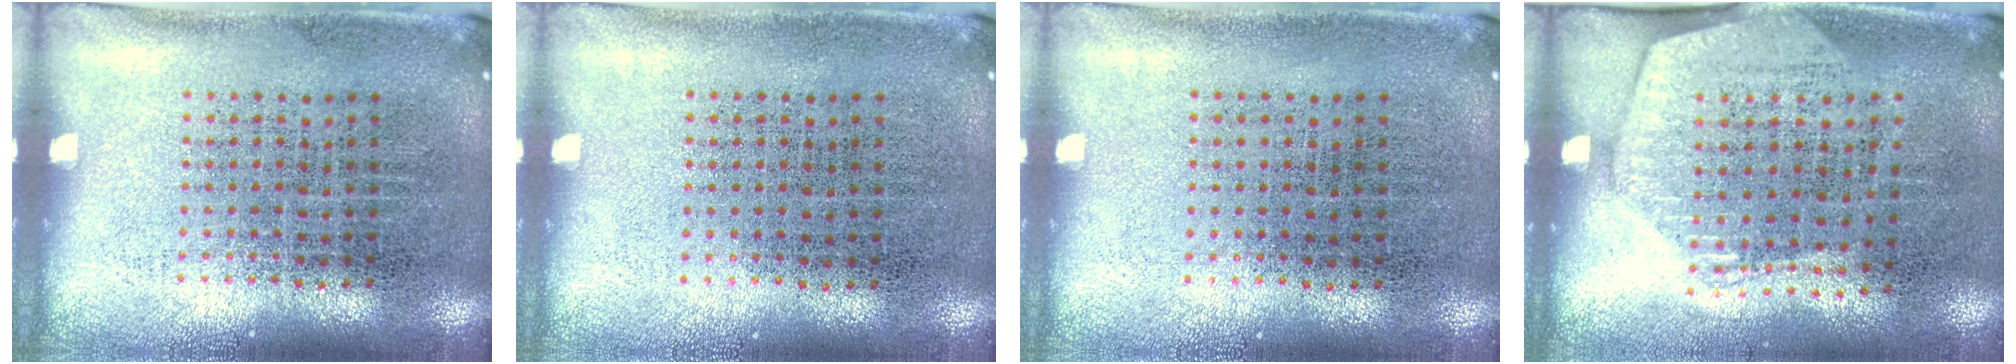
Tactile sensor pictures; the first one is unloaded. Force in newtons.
{"total": 0.0}
{"total": 0.0}
{"total": 1.5, "press": 1.4, "slide": 0.7}